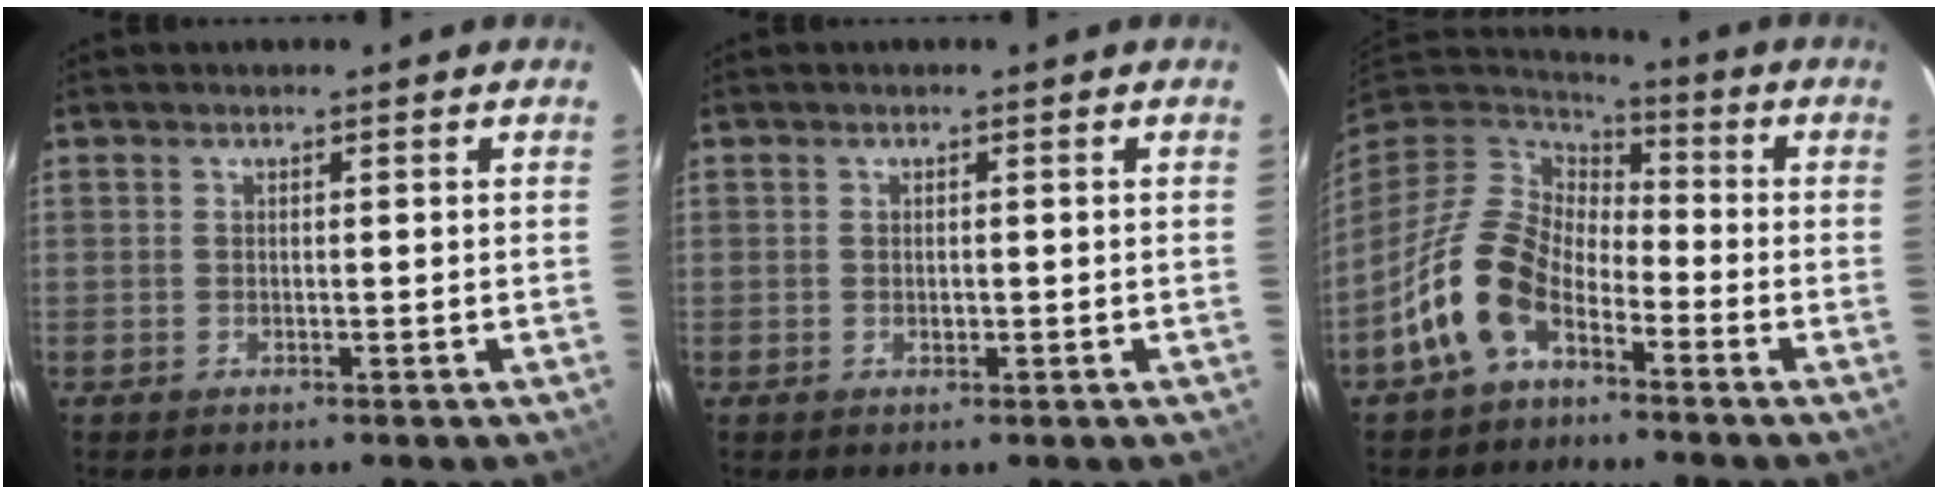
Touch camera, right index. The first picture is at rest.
{"total": 1.0, "force": [-0.2, 0.6, 0.7], "torque": [-0.011, 0.002, -0.002]}
{"total": 12.9, "force": [-6.5, 7.7, 8.0], "torque": [-0.163, 0.006, -0.131]}